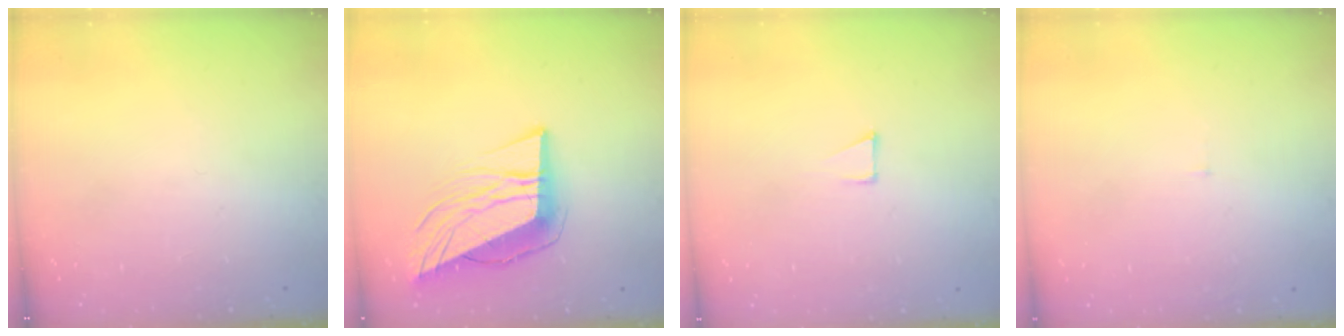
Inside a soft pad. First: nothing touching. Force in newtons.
{"total": 12.0, "press": 11.6, "slide": 3.3}
{"total": 3.4, "press": 3.4, "slide": 0.3}
{"total": 3.0, "press": 3.0, "slide": 0.2}